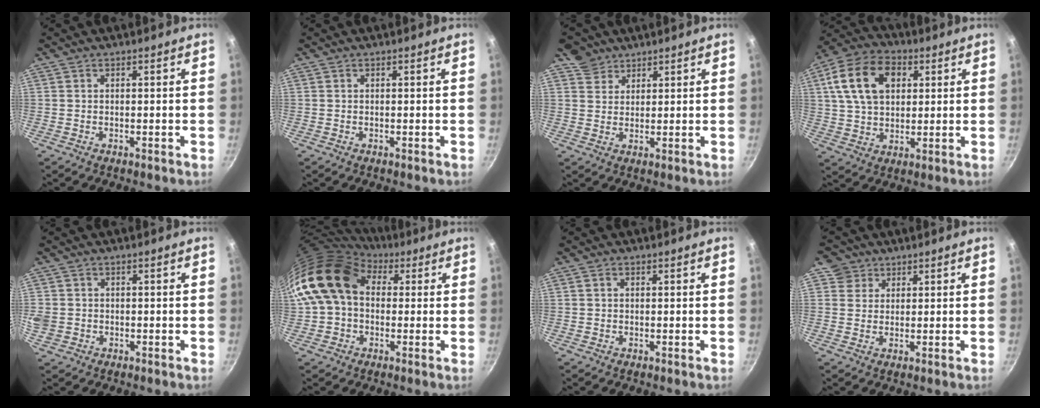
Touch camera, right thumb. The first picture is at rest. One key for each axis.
{"total": 0.0}
{"total": 4.2, "fx": 3.0, "fy": 3.0, "fz": 0.2, "tx": 0.024, "ty": -0.004, "tz": 0.051}
{"total": 15.2, "fx": 4.6, "fy": 10.4, "fz": 10.2, "tx": -0.167, "ty": 0.007, "tz": 0.070}
{"total": 4.7, "fx": -0.4, "fy": 4.3, "fz": 1.9, "tx": -0.046, "ty": 0.004, "tz": -0.005}
{"total": 14.5, "fx": 2.8, "fy": 10.9, "fz": 9.0, "tx": -0.143, "ty": 0.024, "tz": 0.033}
{"total": 0.9, "fx": 0.1, "fy": 0.7, "fz": 0.5, "tx": -0.010, "ty": 0.006, "tz": 0.002}
{"total": 3.8, "fx": 1.8, "fy": 3.4, "fz": 0.2, "tx": 0.034, "ty": 0.004, "tz": 0.025}